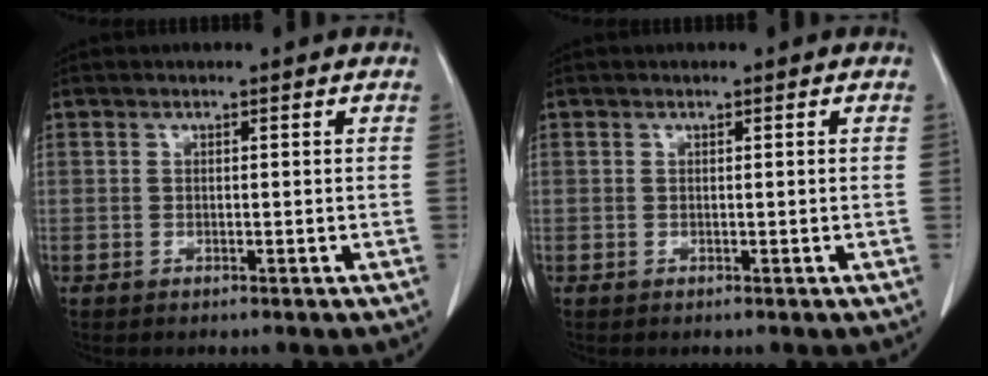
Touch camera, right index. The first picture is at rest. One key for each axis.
{"total": 0.0}